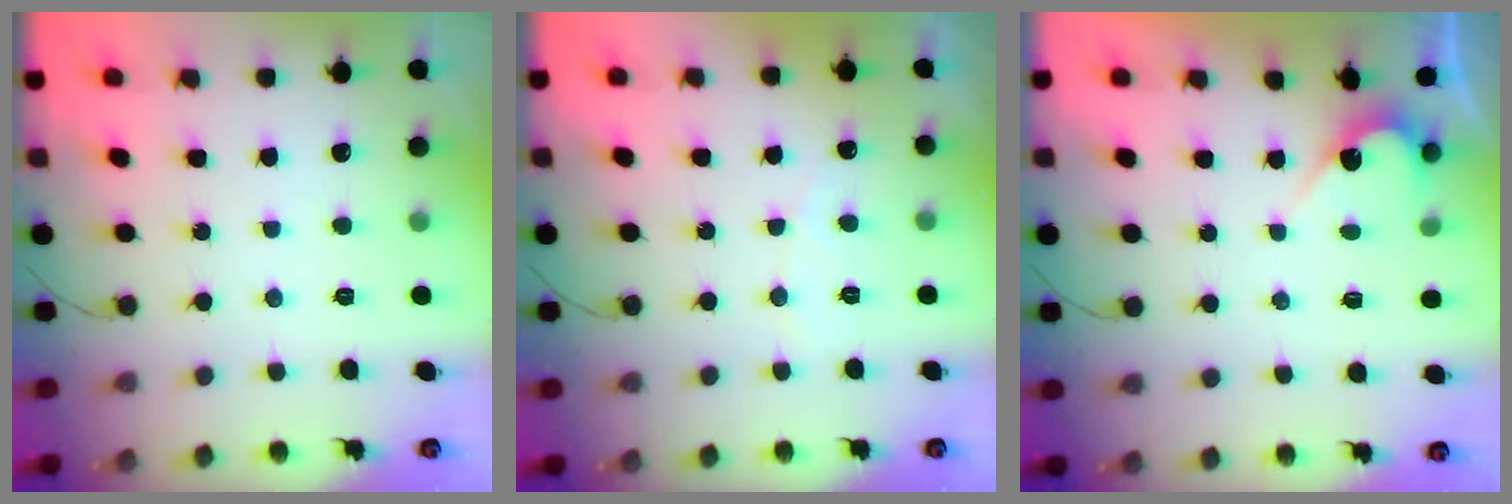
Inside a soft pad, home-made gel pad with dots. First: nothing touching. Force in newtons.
{"total": 2.8, "press": 2.8, "slide": 0.2}
{"total": 3.6, "press": 3.6, "slide": 0.2}